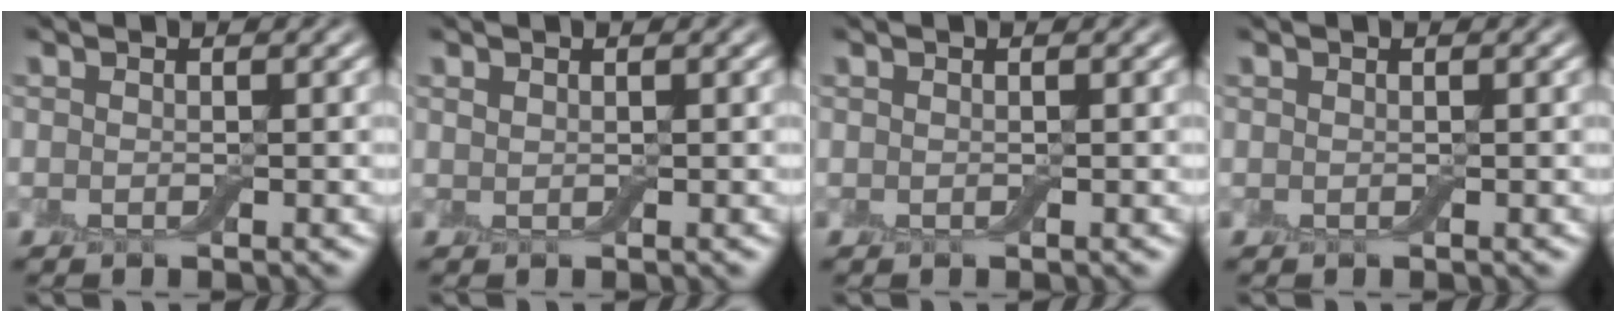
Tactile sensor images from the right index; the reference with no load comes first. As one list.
[{"total": 0.0}, {"total": 0.0}, {"total": 0.0}]